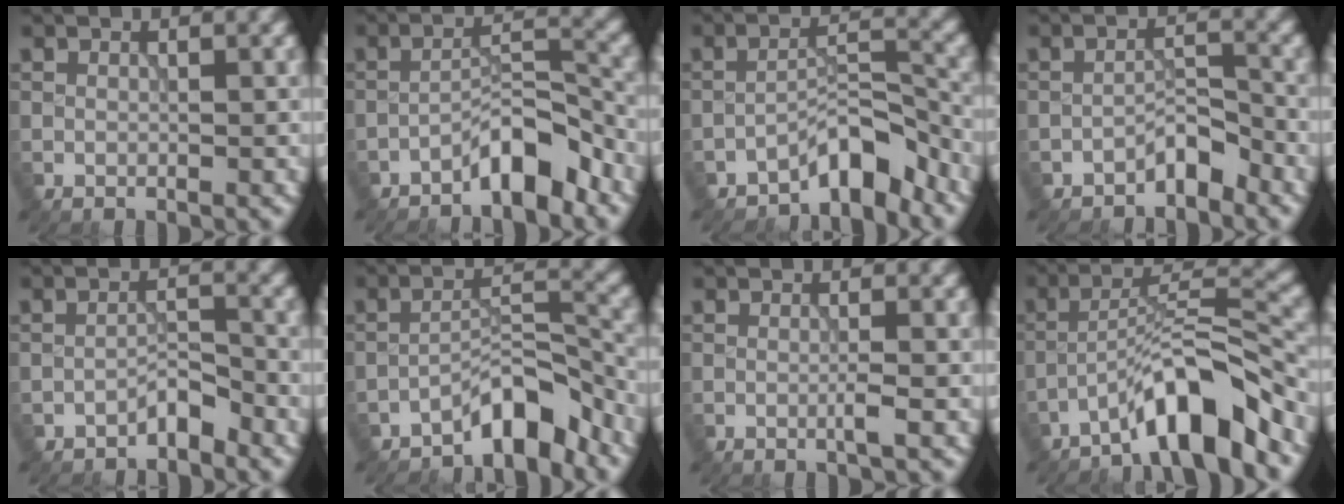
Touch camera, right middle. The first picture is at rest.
{"total": 4.6, "force": [-3.4, 1.1, 2.8], "torque": [-0.042, 0.021, -0.063]}
{"total": 4.4, "force": [-3.7, 1.1, 2.2], "torque": [-0.024, 0.018, -0.070]}
{"total": 2.4, "force": [-2.0, 0.7, 1.1], "torque": [-0.014, 0.016, -0.037]}
{"total": 2.0, "force": [-1.7, 0.5, 0.9], "torque": [-0.014, 0.012, -0.032]}
{"total": 4.9, "force": [-4.0, 1.1, 2.5], "torque": [-0.030, 0.018, -0.076]}
{"total": 1.1, "force": [-0.3, 0.1, 1.1], "torque": [-0.017, 0.001, -0.010]}
{"total": 7.5, "force": [-5.3, 1.2, 5.2], "torque": [-0.080, 0.021, -0.094]}